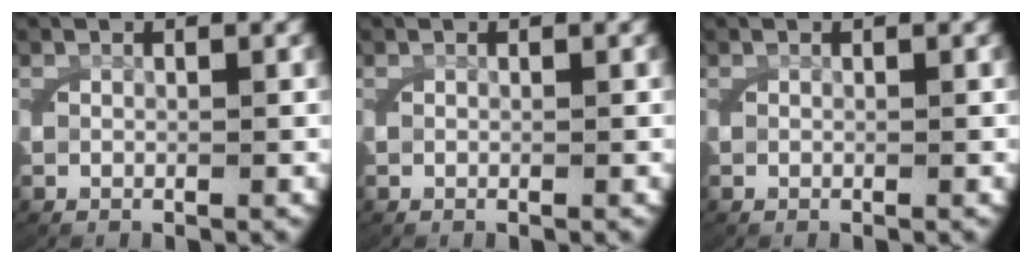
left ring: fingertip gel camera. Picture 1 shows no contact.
{"total": 0.0}
{"total": 0.0}